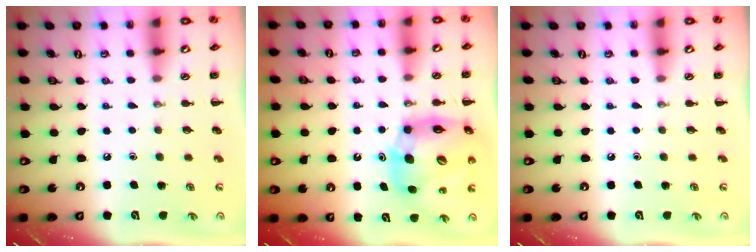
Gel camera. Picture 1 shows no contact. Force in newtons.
{"total": 12.6, "press": 12.3, "slide": 3.0}
{"total": 0.0}